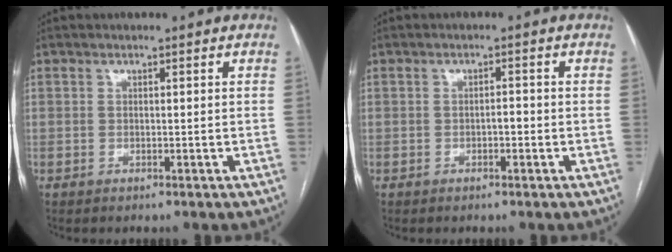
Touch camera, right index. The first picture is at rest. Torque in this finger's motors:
{"motor_torque": [0.76, 0.15, 0.01, 0.02]}